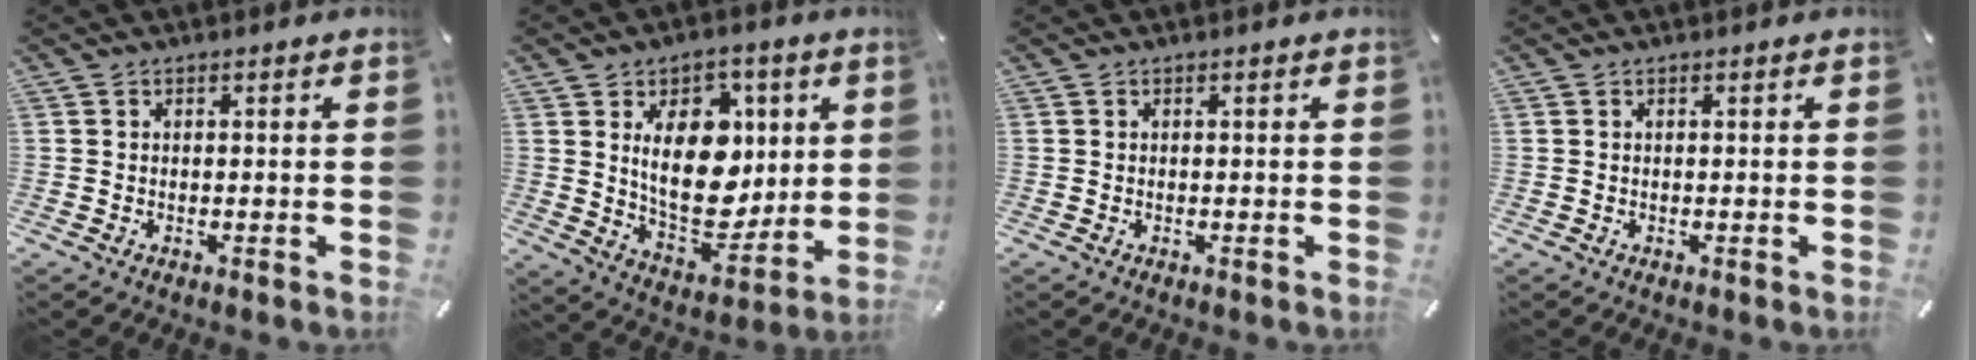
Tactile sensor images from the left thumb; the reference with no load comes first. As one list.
[{"total": 17.6, "force": [4.3, 11.8, 12.3], "torque": [-0.203, -0.022, 0.078]}, {"total": 0.0}, {"total": 0.0}]